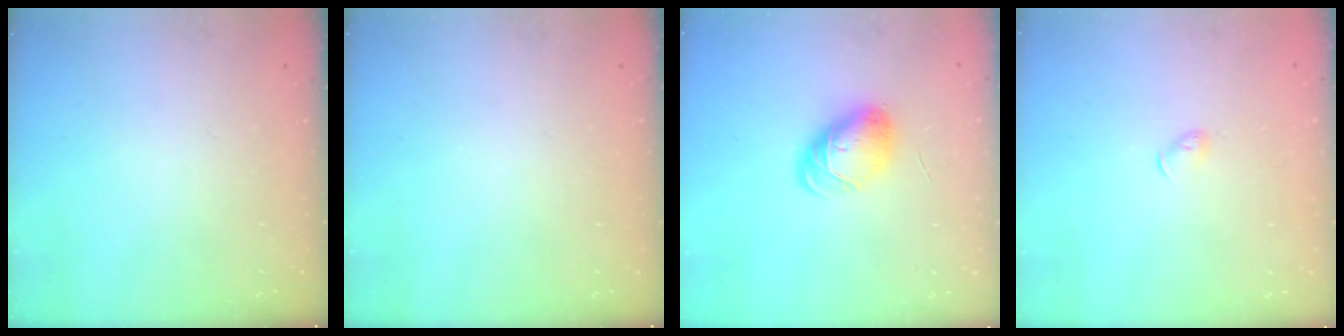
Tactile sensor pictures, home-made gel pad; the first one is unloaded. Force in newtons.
{"total": 0.0}
{"total": 8.3, "press": 8.3, "slide": 0.8}
{"total": 3.2, "press": 3.1, "slide": 0.7}